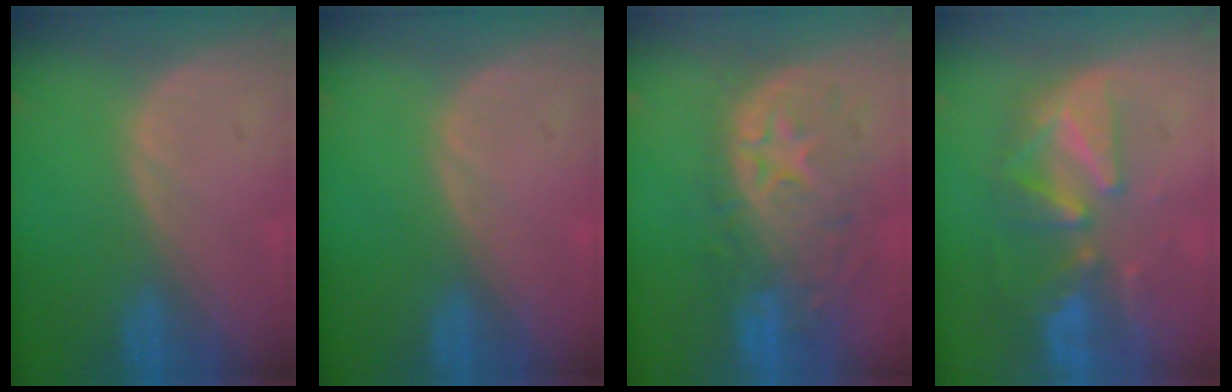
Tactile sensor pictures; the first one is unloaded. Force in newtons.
{"total": 0.0}
{"total": 11.1, "press": 9.7, "slide": 5.2}
{"total": 9.2, "press": 8.5, "slide": 3.4}